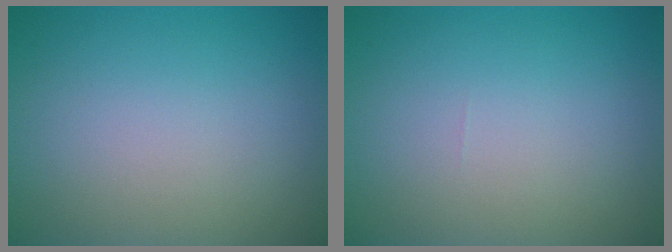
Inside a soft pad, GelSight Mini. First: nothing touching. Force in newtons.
{"total": 0.0}